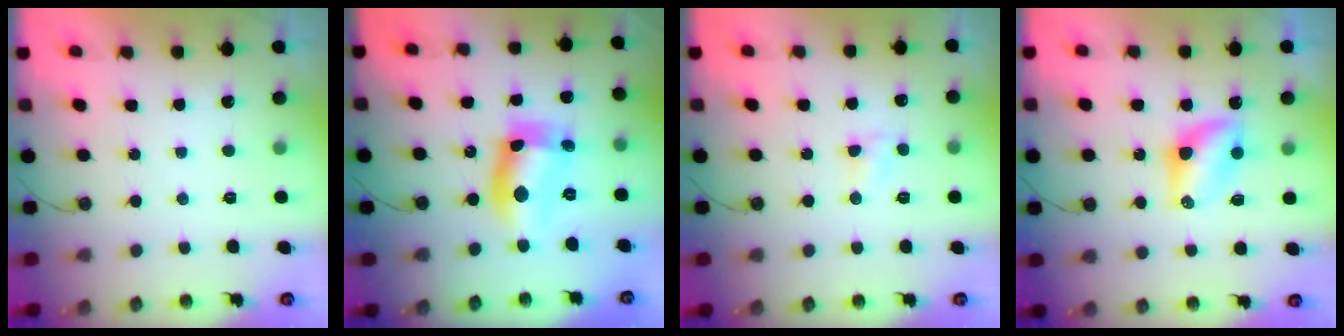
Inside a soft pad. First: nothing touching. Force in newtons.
{"total": 12.2, "press": 12.1, "slide": 1.3}
{"total": 4.0, "press": 4.0, "slide": 0.5}
{"total": 6.8, "press": 6.8, "slide": 0.5}